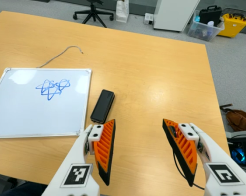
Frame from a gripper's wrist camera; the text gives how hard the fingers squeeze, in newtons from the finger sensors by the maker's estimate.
{"total": 0.0}